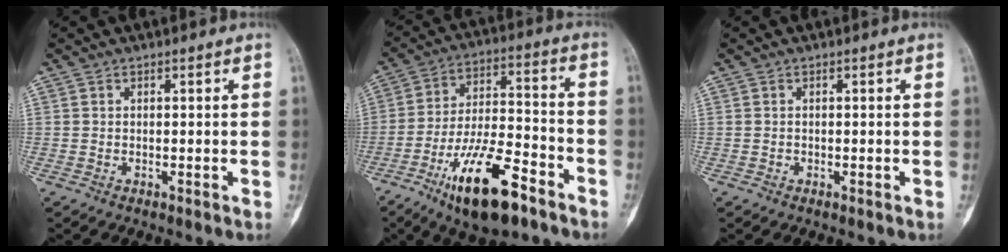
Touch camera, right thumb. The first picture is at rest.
{"total": 17.5, "force": [-10.2, 6.0, 12.8], "torque": [-0.214, 0.063, -0.172]}
{"total": 0.0}